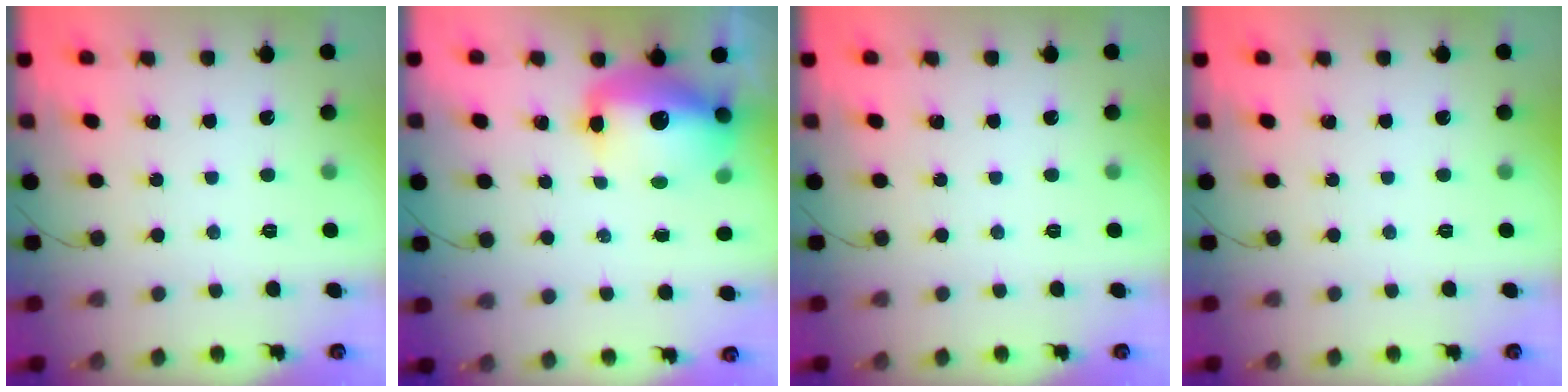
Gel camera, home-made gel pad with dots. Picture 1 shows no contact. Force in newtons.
{"total": 13.5, "press": 13.2, "slide": 3.0}
{"total": 0.0}
{"total": 0.0}